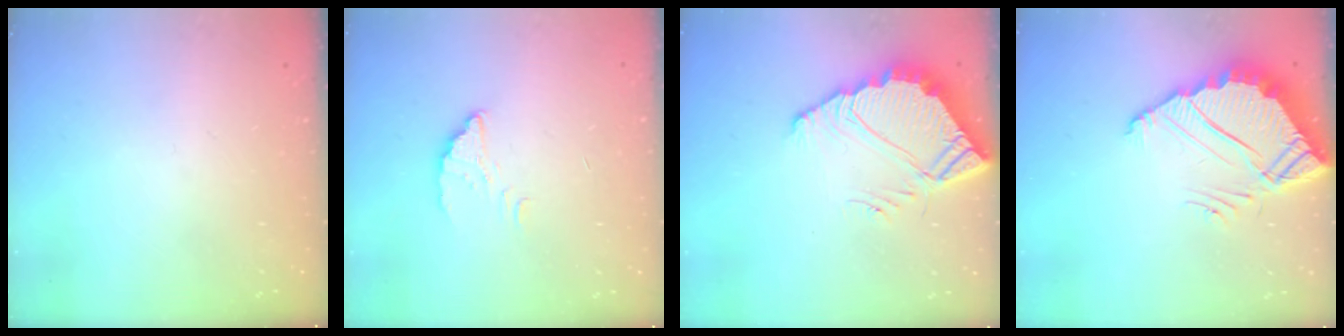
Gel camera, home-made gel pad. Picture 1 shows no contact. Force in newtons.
{"total": 2.5, "press": 2.5, "slide": 0.3}
{"total": 7.6, "press": 7.5, "slide": 0.6}
{"total": 8.5, "press": 8.5, "slide": 0.5}